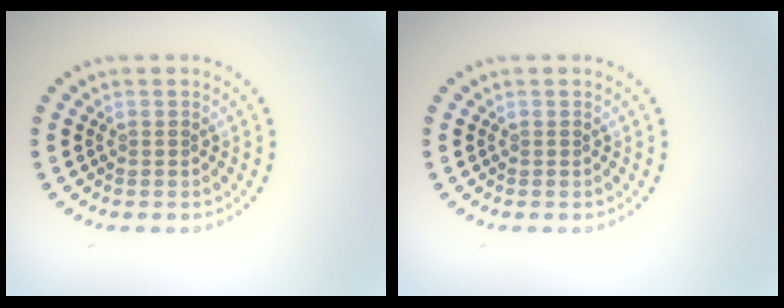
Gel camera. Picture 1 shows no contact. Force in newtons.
{"total": 0.0}